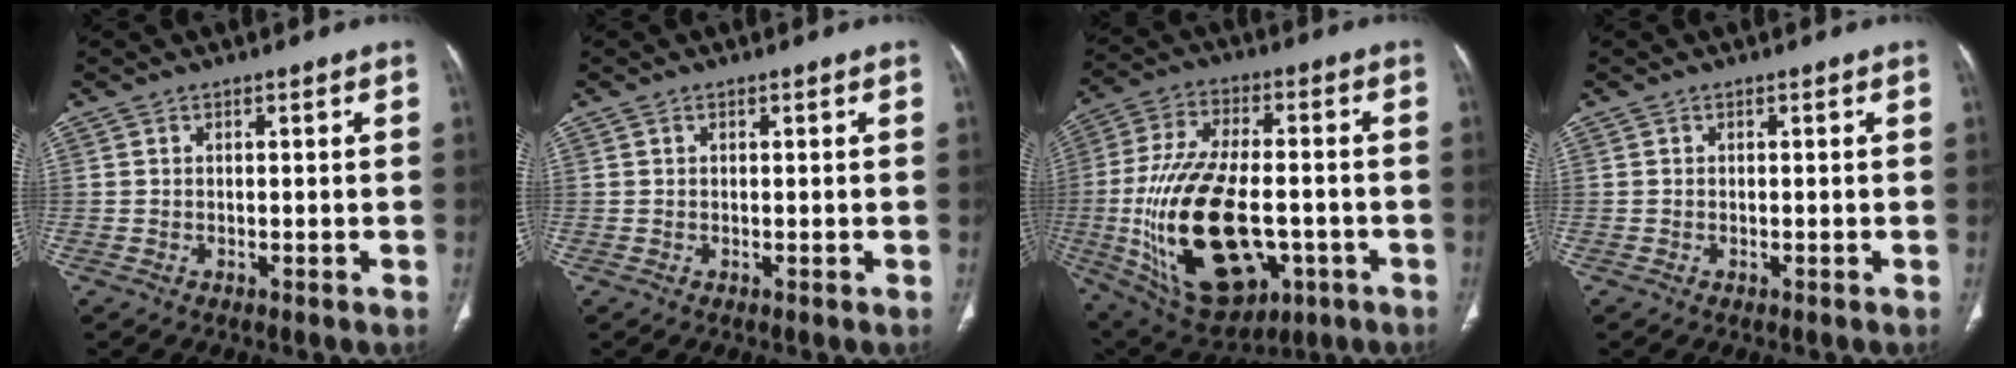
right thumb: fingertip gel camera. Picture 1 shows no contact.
{"total": 0.0}
{"total": 25.8, "force": [-5.2, 13.9, 21.1], "torque": [-0.409, 0.002, -0.059]}
{"total": 0.0}